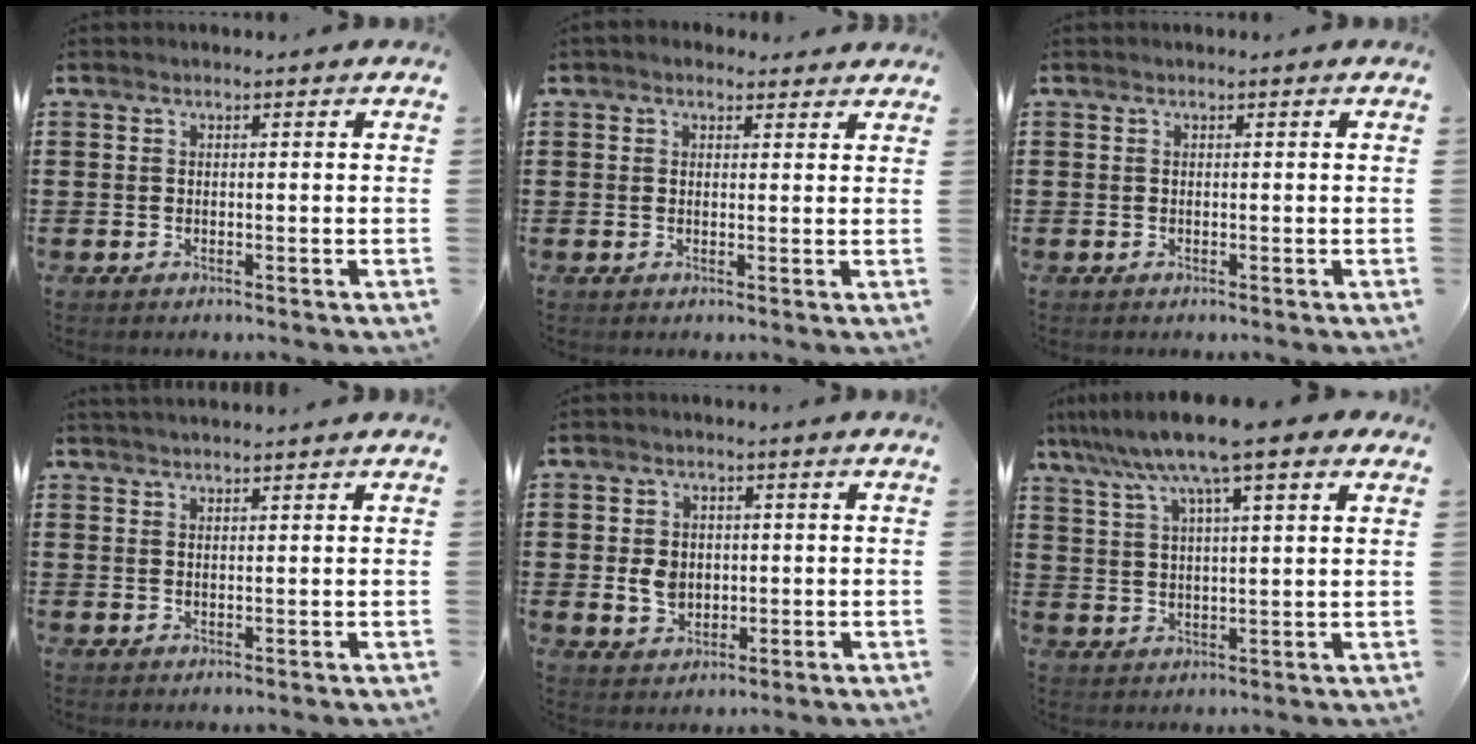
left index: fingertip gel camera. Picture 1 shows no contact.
{"total": 1.6, "force": [1.4, 0.8, 0.3], "torque": [-0.010, 0.007, 0.026]}
{"total": 0.0}
{"total": 1.3, "force": [1.3, -0.1, 0.3], "torque": [-0.007, 0.000, 0.025]}
{"total": 4.4, "force": [-0.1, 3.5, 2.7], "torque": [-0.058, 0.005, -0.006]}
{"total": 10.6, "force": [7.7, 1.4, 7.1], "torque": [-0.160, -0.014, 0.132]}